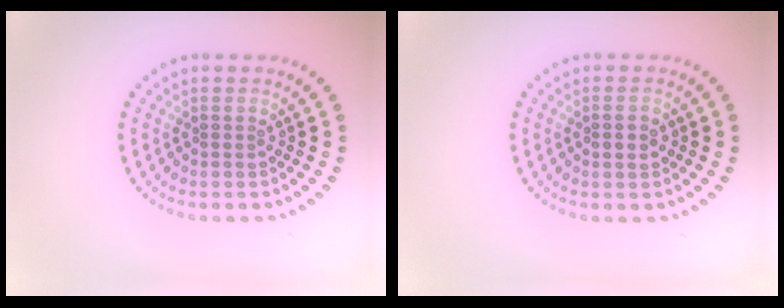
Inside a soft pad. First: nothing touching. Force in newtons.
{"total": 1.0, "press": 0.9, "slide": 0.2}